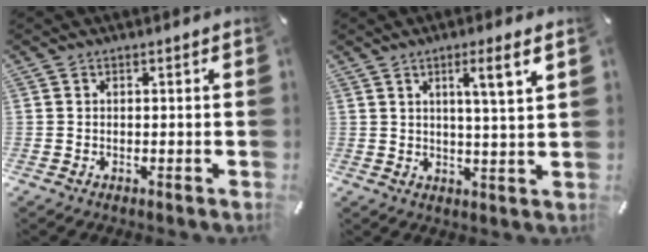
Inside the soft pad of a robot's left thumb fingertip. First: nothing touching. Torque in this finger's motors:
{"motor_torque": [0.98, 0.55, 0.77, -0.66, 0.19]}